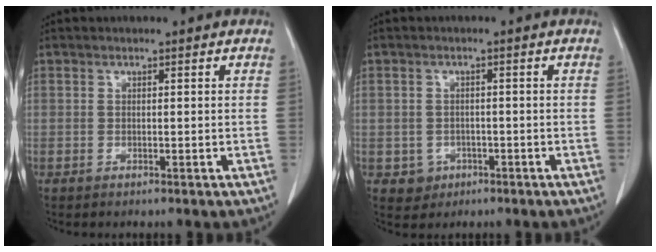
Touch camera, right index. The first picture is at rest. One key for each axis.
{"total": 3.1, "fx": -1.1, "fy": 2.9, "fz": 0.3, "tx": 0.002, "ty": 0.011, "tz": -0.007}